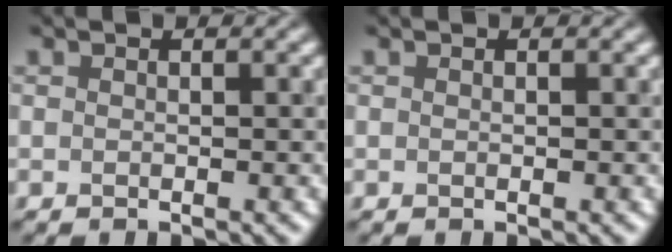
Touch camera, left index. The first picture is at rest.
{"total": 0.0}